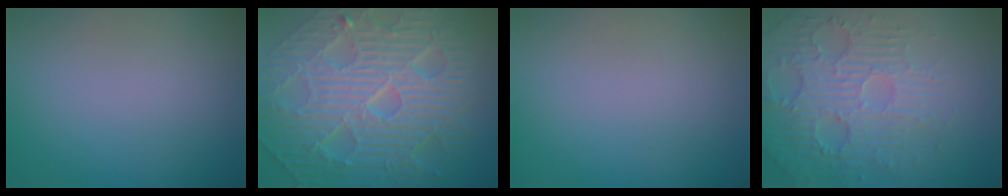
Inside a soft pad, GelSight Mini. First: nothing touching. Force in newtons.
{"total": 11.7, "press": 7.6, "slide": 8.8}
{"total": 0.0}
{"total": 5.8, "press": 3.9, "slide": 4.3}